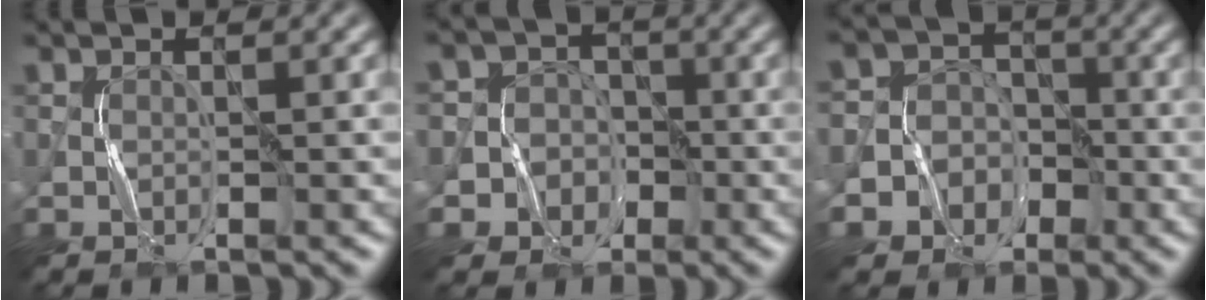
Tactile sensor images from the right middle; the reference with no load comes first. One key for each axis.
{"total": 5.6, "fx": -1.9, "fy": 5.3, "fz": 0.5, "tx": 0.000, "ty": 0.016, "tz": -0.059}
{"total": 6.5, "fx": -2.7, "fy": 5.9, "fz": 0.9, "tx": -0.010, "ty": 0.014, "tz": -0.072}